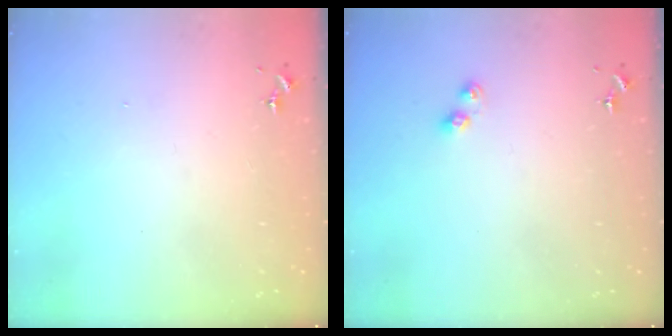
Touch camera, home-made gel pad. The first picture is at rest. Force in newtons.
{"total": 3.6, "press": 3.6, "slide": 0.5}